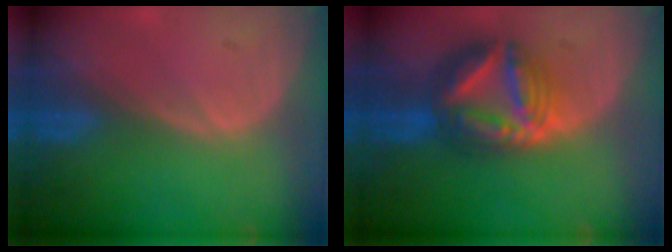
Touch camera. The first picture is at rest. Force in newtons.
{"total": 8.5, "press": 8.5, "slide": 0.7}